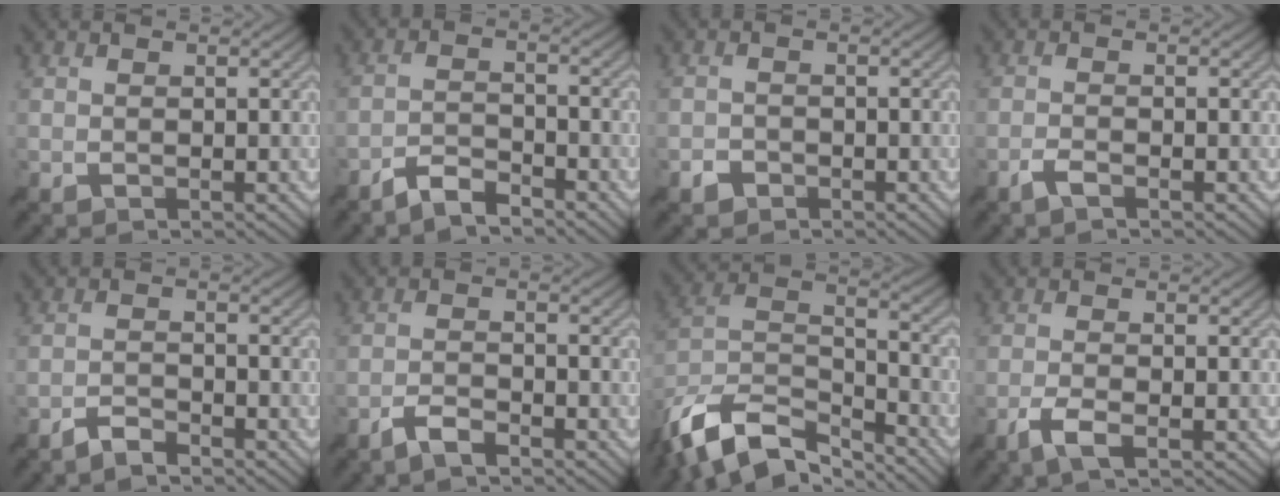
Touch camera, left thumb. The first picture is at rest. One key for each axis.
{"total": 4.0, "fx": -3.4, "fy": 0.8, "fz": 1.8, "tx": -0.035, "ty": 0.002, "tz": -0.072}
{"total": 1.6, "fx": -1.1, "fy": 1.1, "fz": 0.3, "tx": 0.000, "ty": 0.000, "tz": -0.023}
{"total": 1.8, "fx": -1.2, "fy": 0.3, "fz": 1.3, "tx": -0.022, "ty": 0.005, "tz": -0.031}
{"total": 2.4, "fx": -2.1, "fy": 0.4, "fz": 1.1, "tx": -0.020, "ty": 0.002, "tz": -0.046}
{"total": 2.8, "fx": -2.2, "fy": 0.6, "fz": 1.7, "tx": -0.034, "ty": 0.002, "tz": -0.049}
{"total": 14.5, "fx": -10.9, "fy": 5.8, "fz": 7.5, "tx": -0.190, "ty": -0.011, "tz": -0.197}
{"total": 3.6, "fx": -1.8, "fy": 0.8, "fz": 3.0, "tx": -0.058, "ty": 0.000, "tz": -0.041}